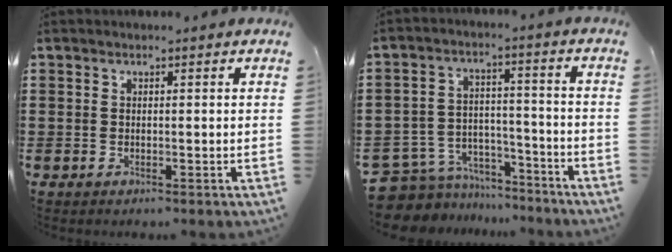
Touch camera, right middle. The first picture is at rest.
{"total": 7.0, "force": [-6.5, 2.5, 0.6], "torque": [-0.037, 0.004, -0.133]}